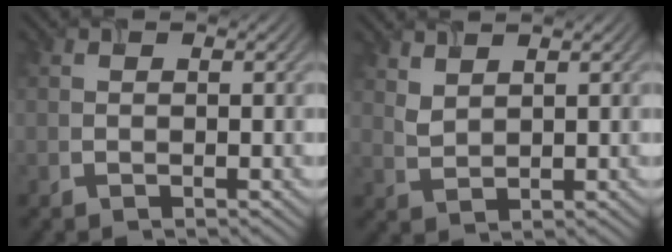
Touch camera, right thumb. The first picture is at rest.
{"total": 2.6, "force": [2.1, 0.9, 1.2], "torque": [-0.032, -0.002, 0.049]}